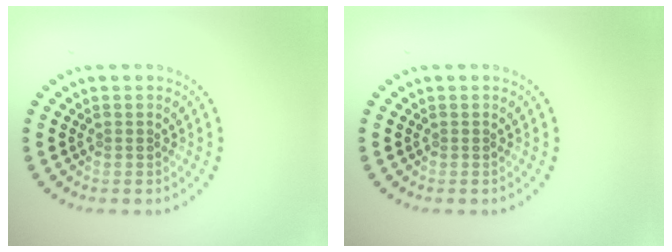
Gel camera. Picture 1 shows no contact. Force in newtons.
{"total": 0.0}